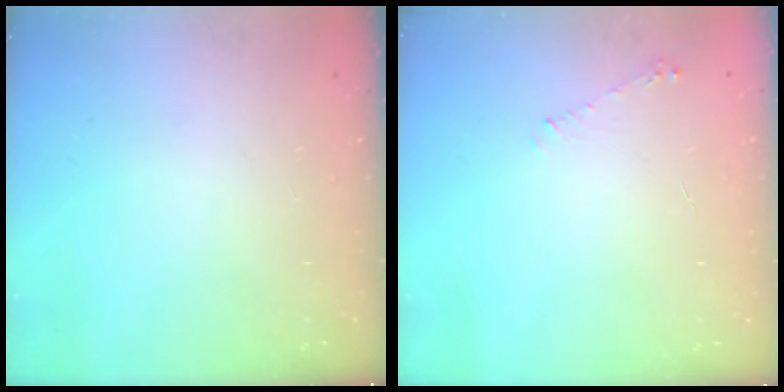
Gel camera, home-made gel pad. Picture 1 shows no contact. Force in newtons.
{"total": 4.1, "press": 4.1, "slide": 0.6}